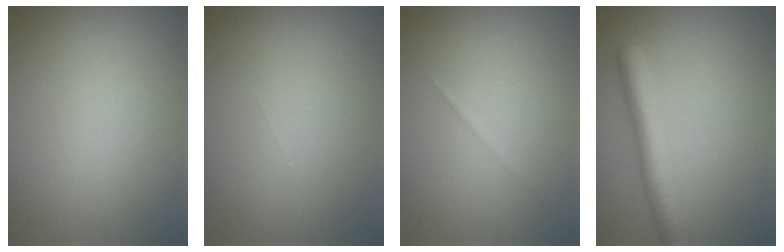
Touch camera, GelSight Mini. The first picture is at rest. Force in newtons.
{"total": 0.0}
{"total": 0.5, "press": 0.5, "slide": 0.0}
{"total": 5.1, "press": 5.1, "slide": 0.2}